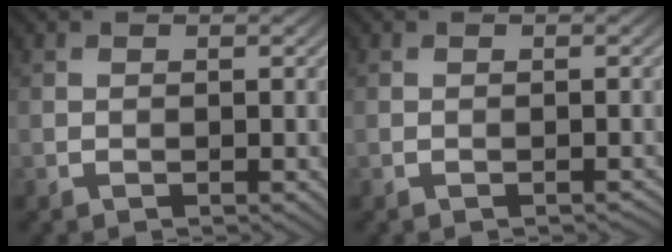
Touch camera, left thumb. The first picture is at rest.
{"total": 0.5, "force": [-0.5, 0.1, 0.0], "torque": [0.007, -0.002, -0.009]}